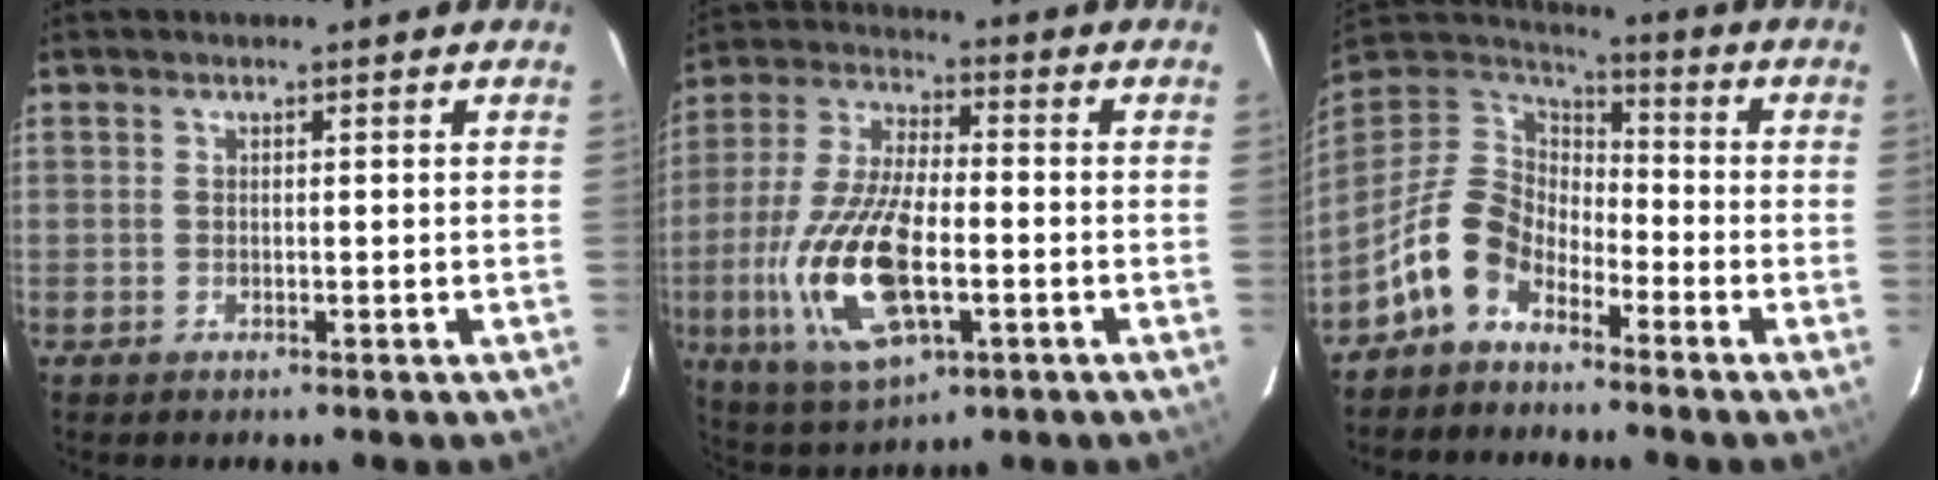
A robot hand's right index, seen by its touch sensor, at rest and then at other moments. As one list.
[{"total": 18.5, "force": [-4.9, 7.7, 16.1], "torque": [-0.349, -0.015, -0.086]}, {"total": 11.5, "force": [-7.0, 7.2, 5.6], "torque": [-0.122, 0.026, -0.141]}]